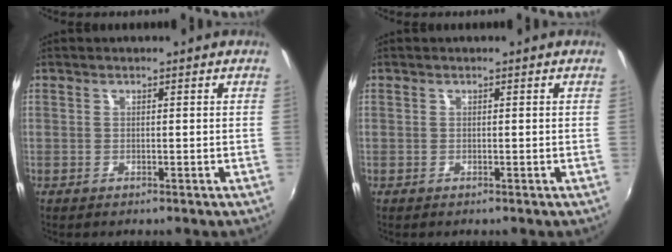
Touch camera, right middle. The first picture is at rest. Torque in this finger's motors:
{"motor_torque": [0.48, -0.58, 0.01, 0.01]}